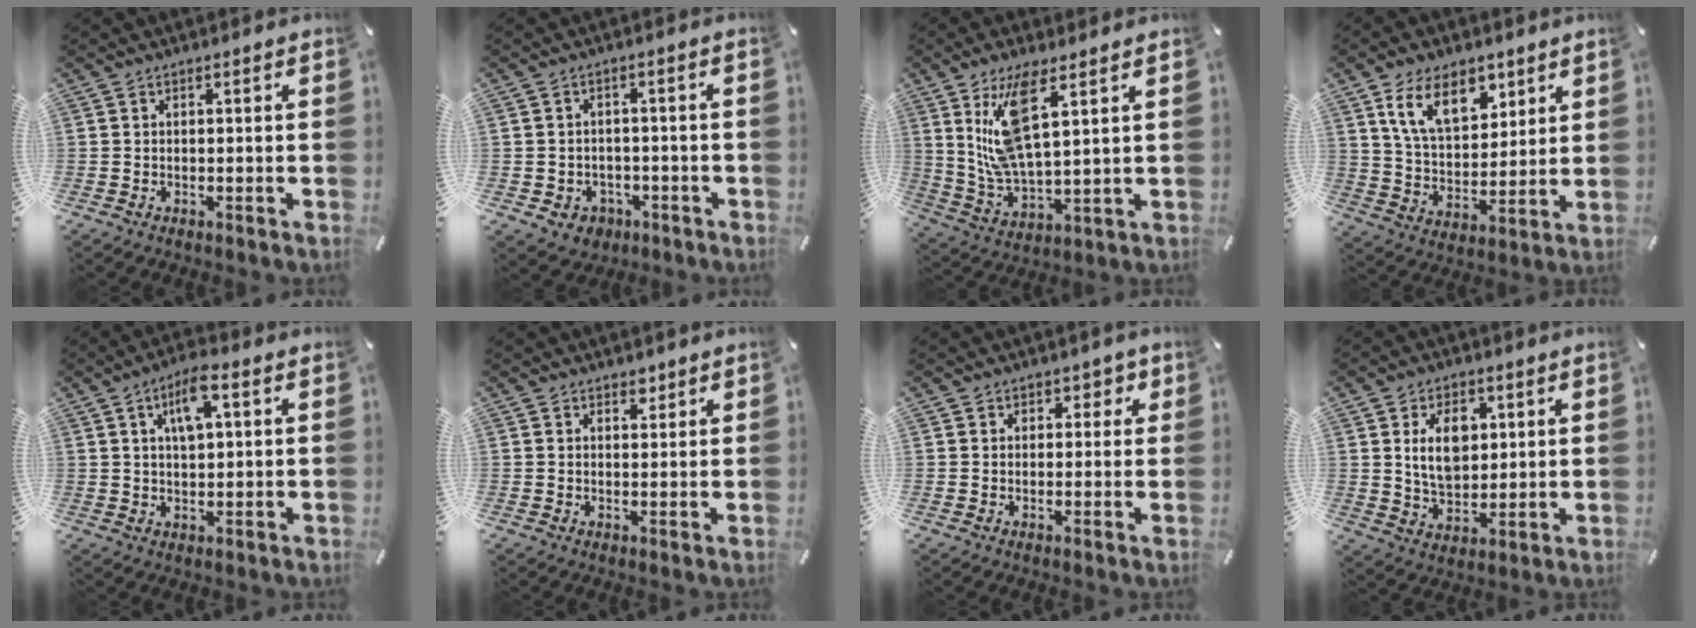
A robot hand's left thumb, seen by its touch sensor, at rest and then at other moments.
{"total": 4.5, "force": [-1.6, 4.0, 1.1], "torque": [-0.014, 0.010, -0.028]}
{"total": 13.8, "force": [6.3, 4.5, 11.5], "torque": [-0.255, -0.013, 0.109]}
{"total": 13.5, "force": [7.8, 7.9, 7.7], "torque": [-0.136, -0.019, 0.144]}
{"total": 6.8, "force": [2.6, 2.6, 5.7], "torque": [-0.108, 0.006, 0.043]}
{"total": 2.0, "force": [1.4, 1.4, 0.5], "torque": [0.004, -0.004, 0.021]}
{"total": 2.5, "force": [0.6, 2.3, 0.9], "torque": [0.012, -0.005, 0.001]}
{"total": 10.1, "force": [2.8, 7.2, 6.5], "torque": [-0.108, 0.000, 0.046]}